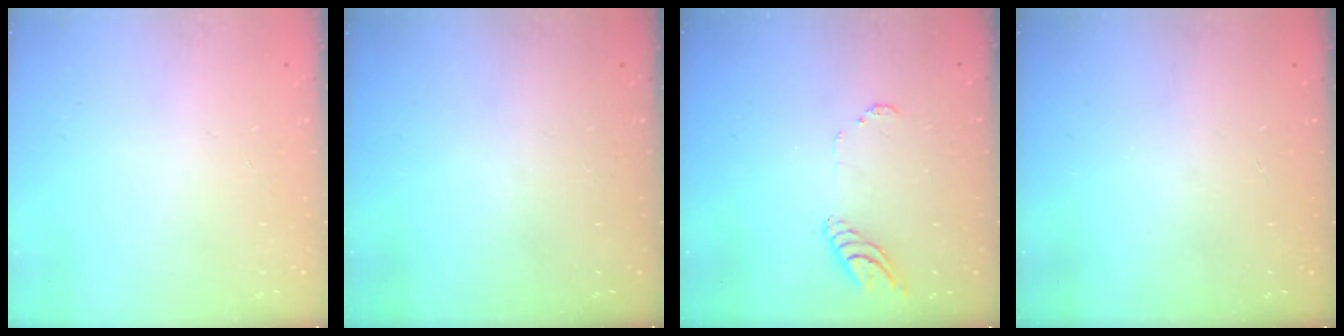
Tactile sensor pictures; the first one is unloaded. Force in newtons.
{"total": 0.0}
{"total": 7.5, "press": 7.4, "slide": 0.6}
{"total": 0.0}